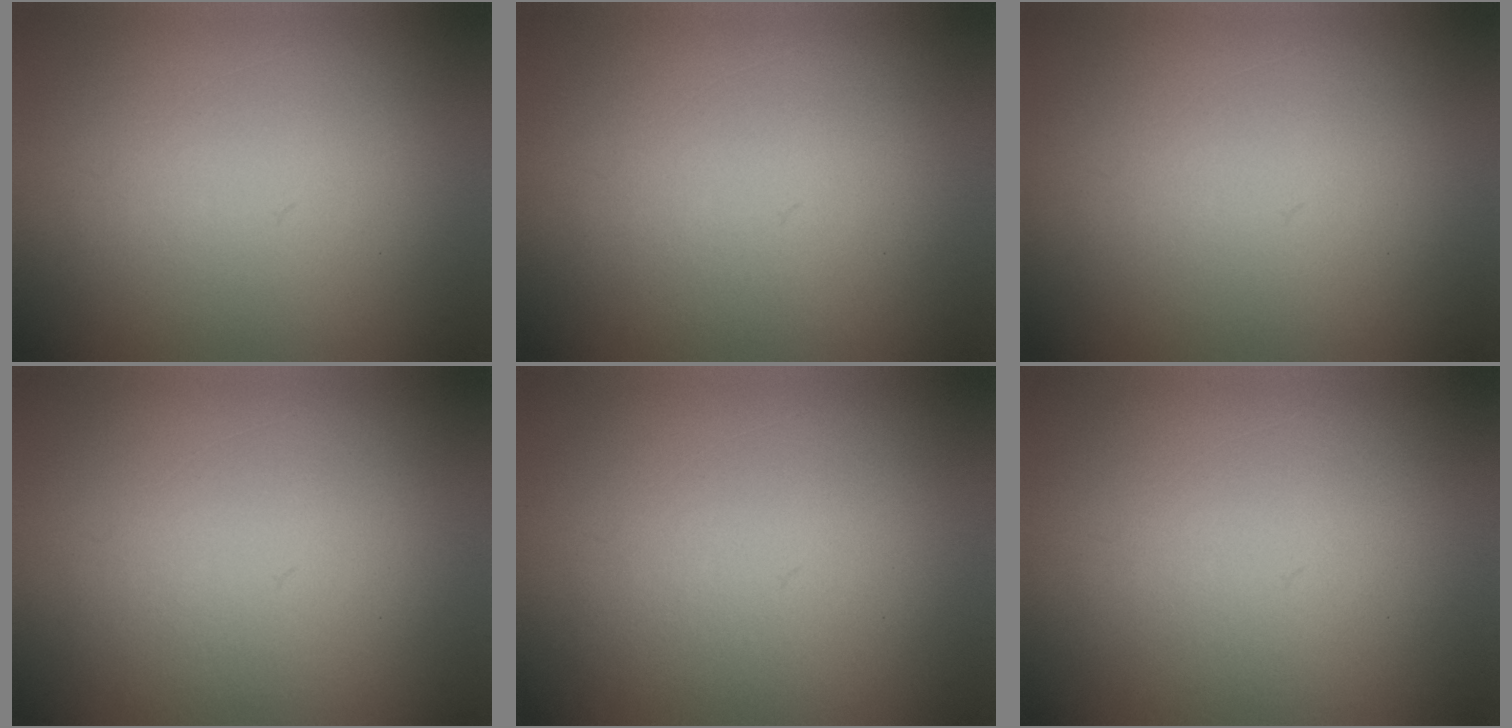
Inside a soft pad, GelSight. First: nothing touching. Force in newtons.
{"total": 1.3}
{"total": 0.0}
{"total": 2.0}
{"total": 1.8}
{"total": 1.1}